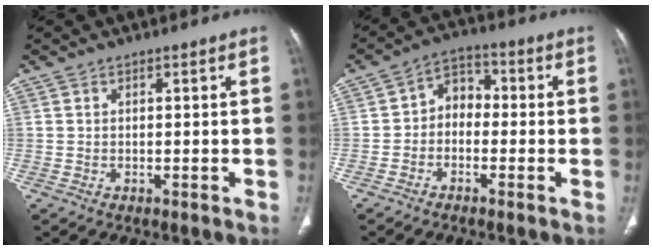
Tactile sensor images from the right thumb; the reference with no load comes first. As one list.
[{"total": 5.5, "force": [-1.0, 4.3, 3.4], "torque": [-0.029, 0.026, -0.035]}]